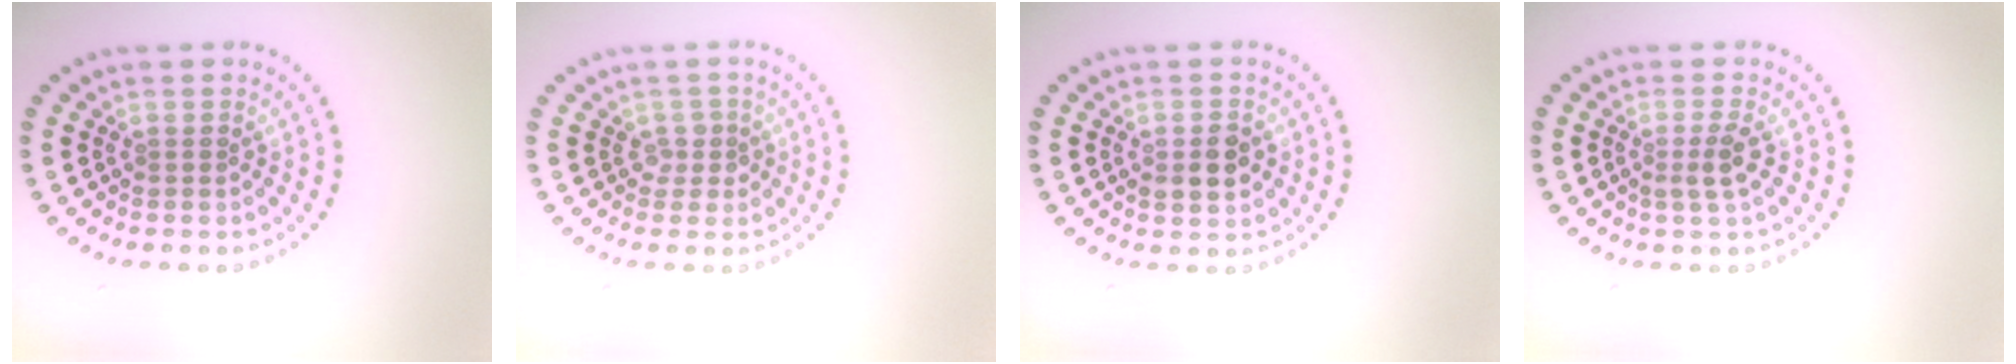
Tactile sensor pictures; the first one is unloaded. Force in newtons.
{"total": 1.4, "press": 1.1, "slide": 0.8}
{"total": 3.0, "press": 3.0, "slide": 0.1}
{"total": 1.8, "press": 1.5, "slide": 1.0}